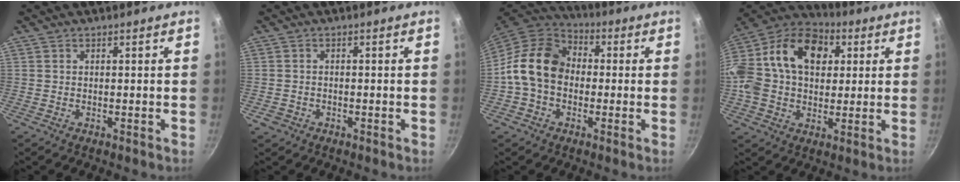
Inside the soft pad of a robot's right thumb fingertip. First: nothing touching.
{"total": 1.7, "force": [-0.8, 1.3, 0.6], "torque": [-0.015, 0.007, -0.010]}
{"total": 13.3, "force": [-0.4, 10.3, 8.4], "torque": [-0.121, 0.030, -0.028]}
{"total": 22.6, "force": [4.4, 16.1, 15.3], "torque": [-0.275, 0.033, 0.057]}